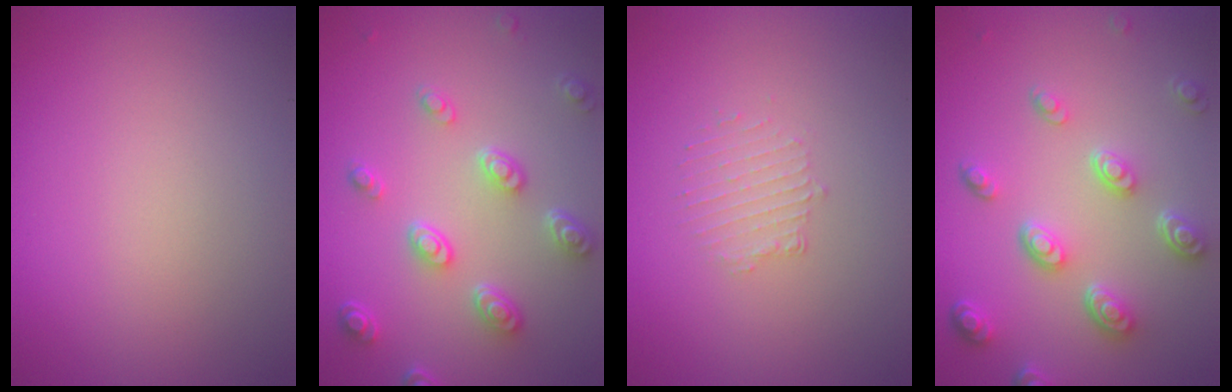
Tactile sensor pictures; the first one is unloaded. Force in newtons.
{"total": 4.5, "press": 3.5, "slide": 2.9}
{"total": 1.3, "press": 0.7, "slide": 1.1}
{"total": 4.7, "press": 3.6, "slide": 3.1}